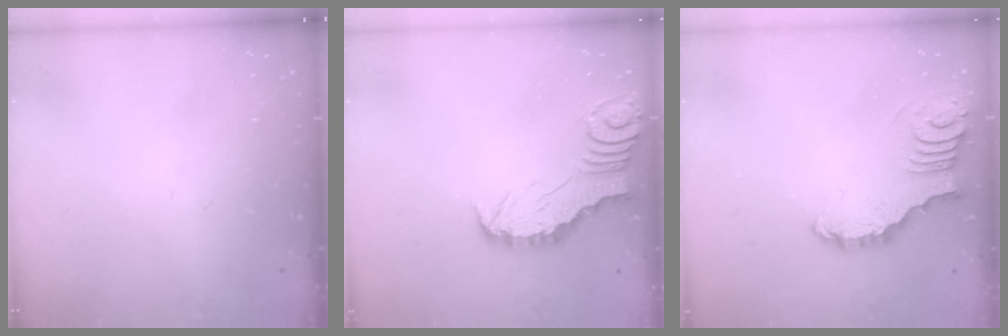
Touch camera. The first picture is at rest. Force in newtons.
{"total": 3.0, "press": 3.0, "slide": 0.3}
{"total": 3.9, "press": 3.9, "slide": 0.3}